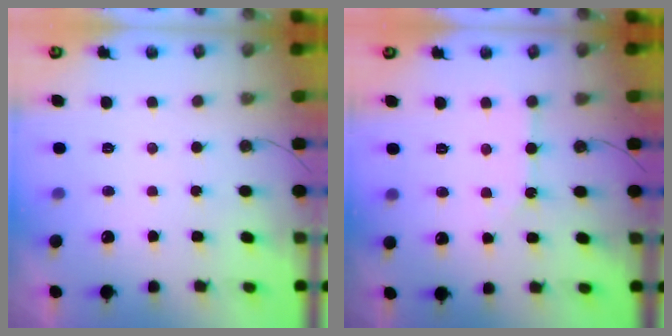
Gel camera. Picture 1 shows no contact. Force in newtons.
{"total": 2.7, "press": 2.7, "slide": 0.2}